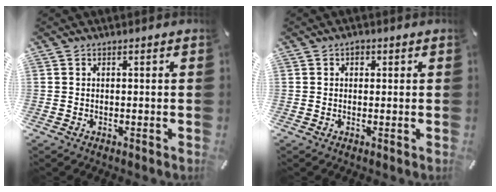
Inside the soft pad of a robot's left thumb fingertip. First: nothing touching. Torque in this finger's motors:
{"motor_torque": [0.05, 0.17, 0.02, -0.10, 0.02]}